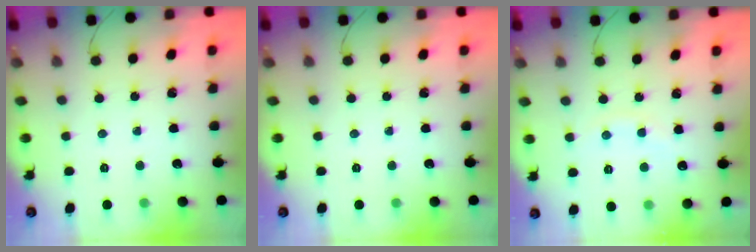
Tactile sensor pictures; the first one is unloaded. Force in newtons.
{"total": 0.0}
{"total": 7.6, "press": 7.4, "slide": 1.7}